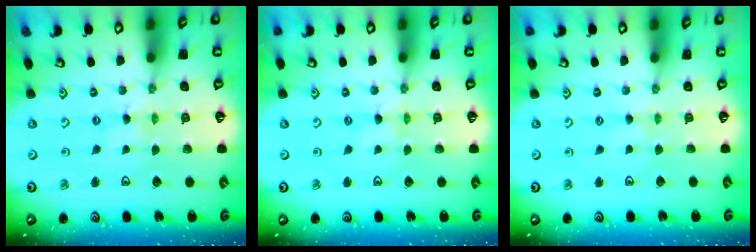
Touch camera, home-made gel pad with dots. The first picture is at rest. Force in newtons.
{"total": 0.0}
{"total": 1.2, "press": 1.2, "slide": 0.4}